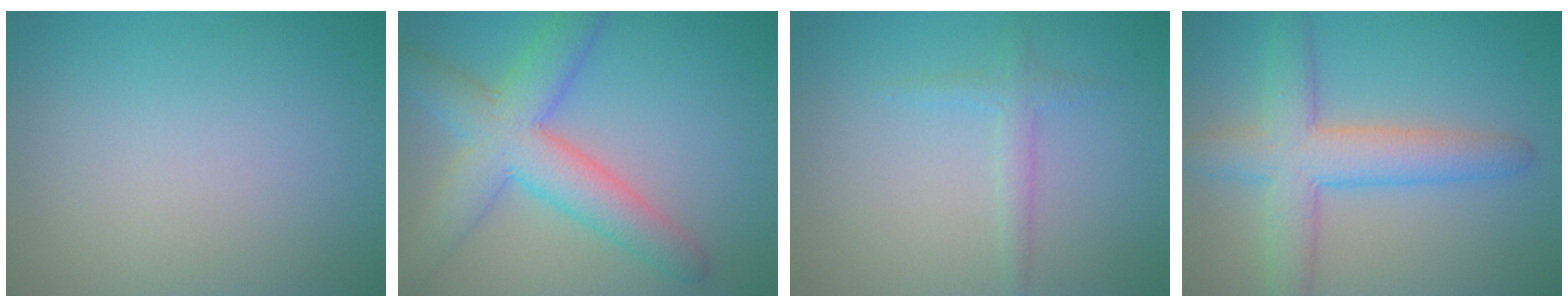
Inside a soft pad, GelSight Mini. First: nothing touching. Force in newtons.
{"total": 7.4, "press": 7.4, "slide": 0.2}
{"total": 1.5, "press": 1.5, "slide": 0.0}
{"total": 6.4, "press": 6.4, "slide": 0.2}